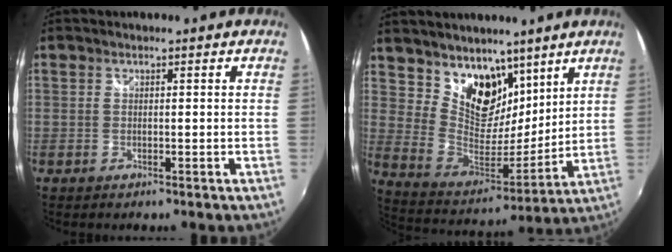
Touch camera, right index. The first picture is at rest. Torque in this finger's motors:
{"motor_torque": [-0.07, 0.30, 0.06, 0.00]}